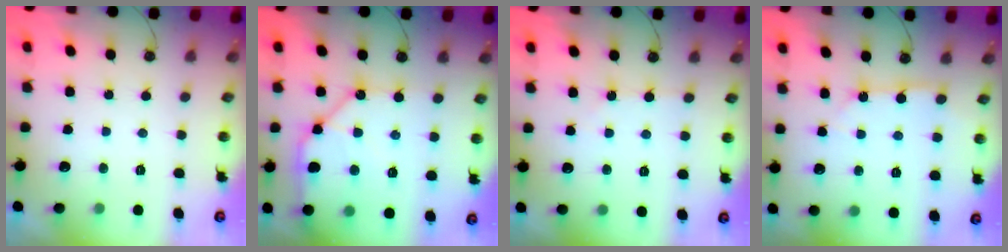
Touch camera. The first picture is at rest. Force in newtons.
{"total": 11.9, "press": 11.8, "slide": 1.1}
{"total": 3.1, "press": 3.1, "slide": 0.6}
{"total": 3.0, "press": 3.0, "slide": 0.1}